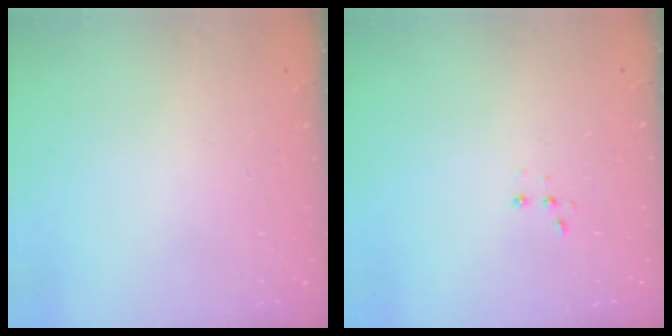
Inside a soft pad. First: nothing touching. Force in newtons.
{"total": 2.7, "press": 2.7, "slide": 0.5}